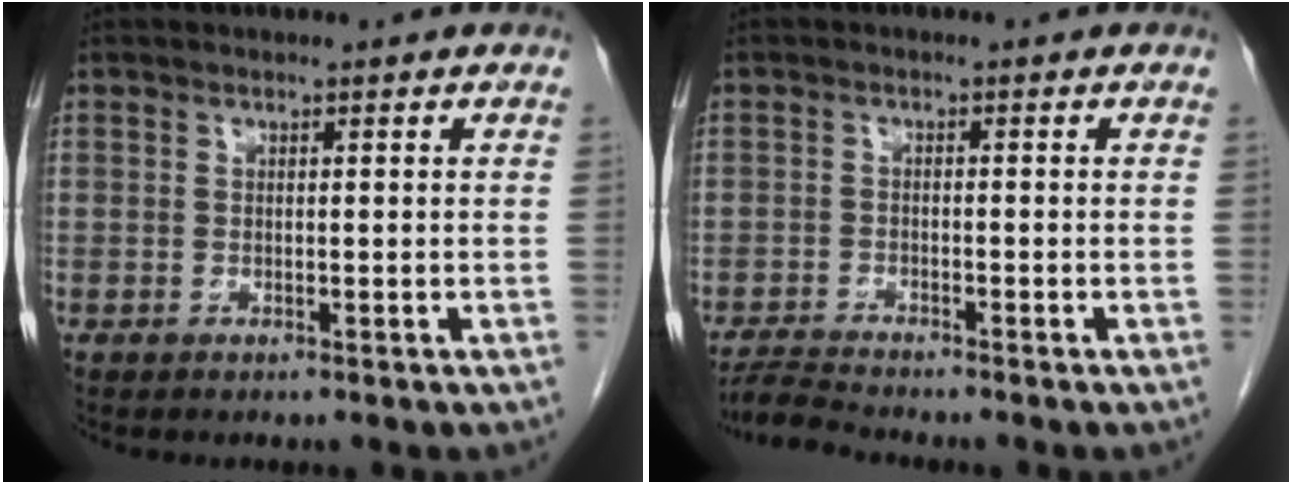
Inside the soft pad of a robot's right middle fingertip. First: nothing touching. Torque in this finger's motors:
{"motor_torque": [0.09, -0.08, 0.00, -0.01]}